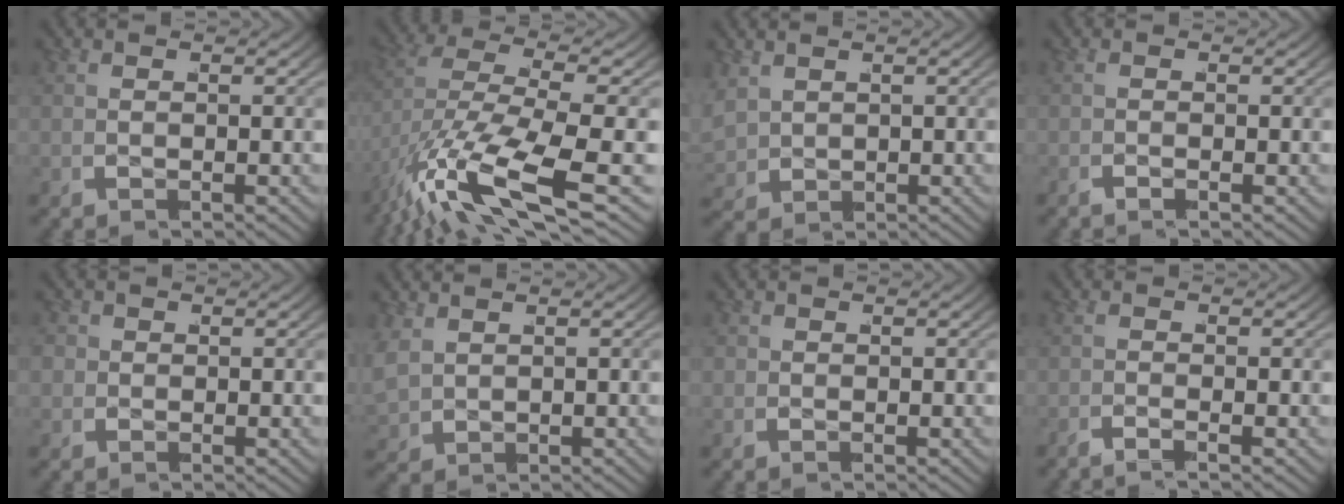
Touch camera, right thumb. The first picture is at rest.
{"total": 9.0, "force": [-2.2, 3.7, 7.8], "torque": [-0.180, -0.033, -0.022]}
{"total": 2.3, "force": [0.7, 1.9, 1.0], "torque": [-0.029, -0.010, 0.023]}
{"total": 0.7, "force": [-0.7, 0.1, 0.1], "torque": [-0.005, -0.004, -0.016]}
{"total": 2.2, "force": [0.1, 2.1, 0.8], "torque": [-0.021, -0.009, 0.003]}
{"total": 2.1, "force": [0.8, 1.7, 0.9], "torque": [-0.026, -0.006, 0.025]}
{"total": 0.8, "force": [0.0, 0.7, 0.1], "torque": [-0.002, -0.005, 0.001]}
{"total": 1.3, "force": [-1.3, -0.1, 0.2], "torque": [-0.009, -0.001, -0.033]}